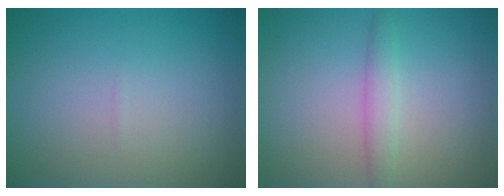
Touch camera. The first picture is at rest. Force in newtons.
{"total": 1.8, "press": 1.8, "slide": 0.1}